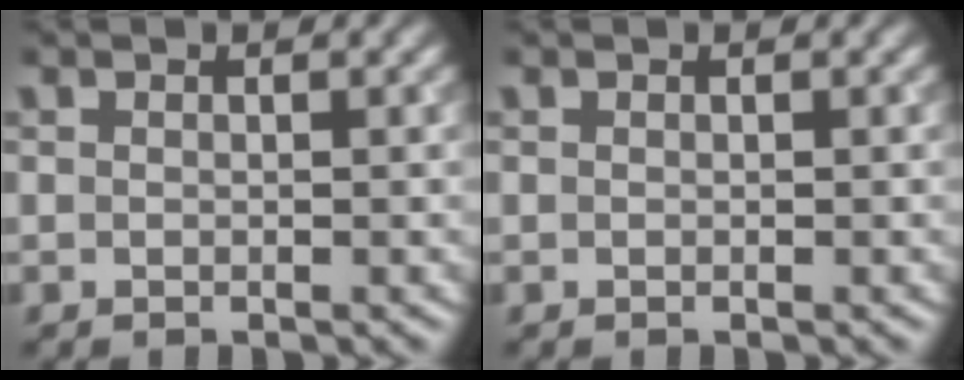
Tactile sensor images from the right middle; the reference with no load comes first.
{"total": 0.0}